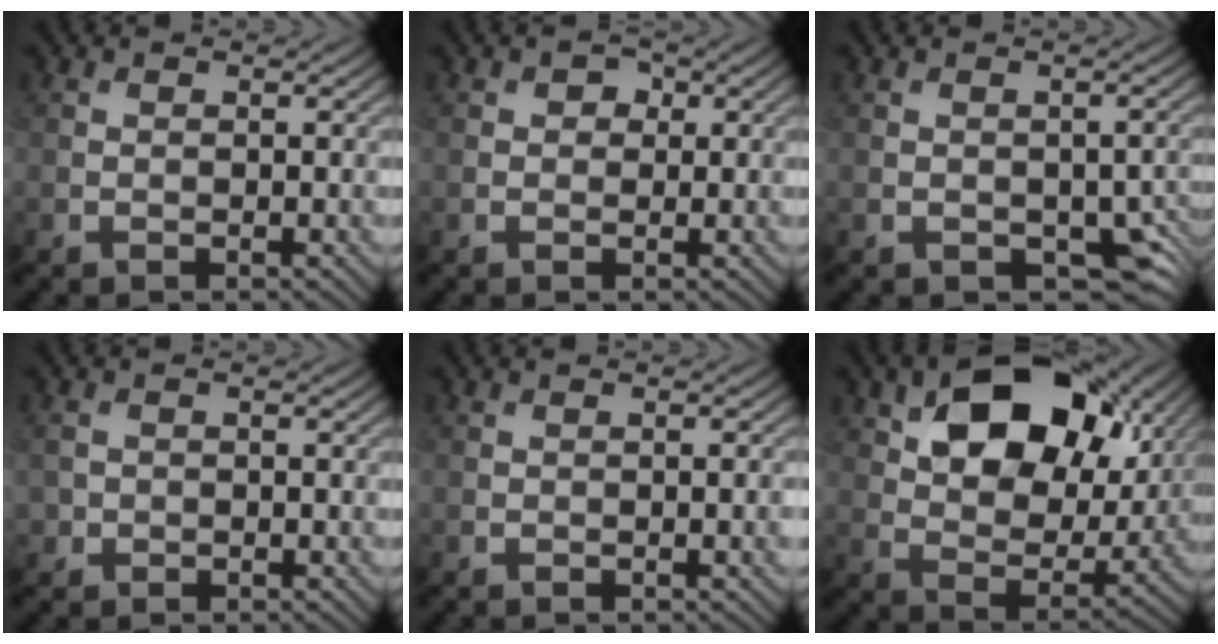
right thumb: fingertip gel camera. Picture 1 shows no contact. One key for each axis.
{"total": 1.7, "fx": 0.5, "fy": 1.4, "fz": 0.8, "tx": -0.009, "ty": 0.001, "tz": 0.002}
{"total": 5.2, "fx": -1.9, "fy": 3.3, "fz": 3.6, "tx": -0.048, "ty": -0.019, "tz": -0.019}
{"total": 1.6, "fx": -0.1, "fy": 1.5, "fz": 0.4, "tx": -0.007, "ty": -0.005, "tz": -0.006}
{"total": 1.1, "fx": -0.1, "fy": 0.2, "fz": 1.0, "tx": -0.013, "ty": -0.002, "tz": -0.001}
{"total": 16.0, "fx": 6.9, "fy": 9.5, "fz": 10.9, "tx": -0.192, "ty": 0.001, "tz": 0.111}